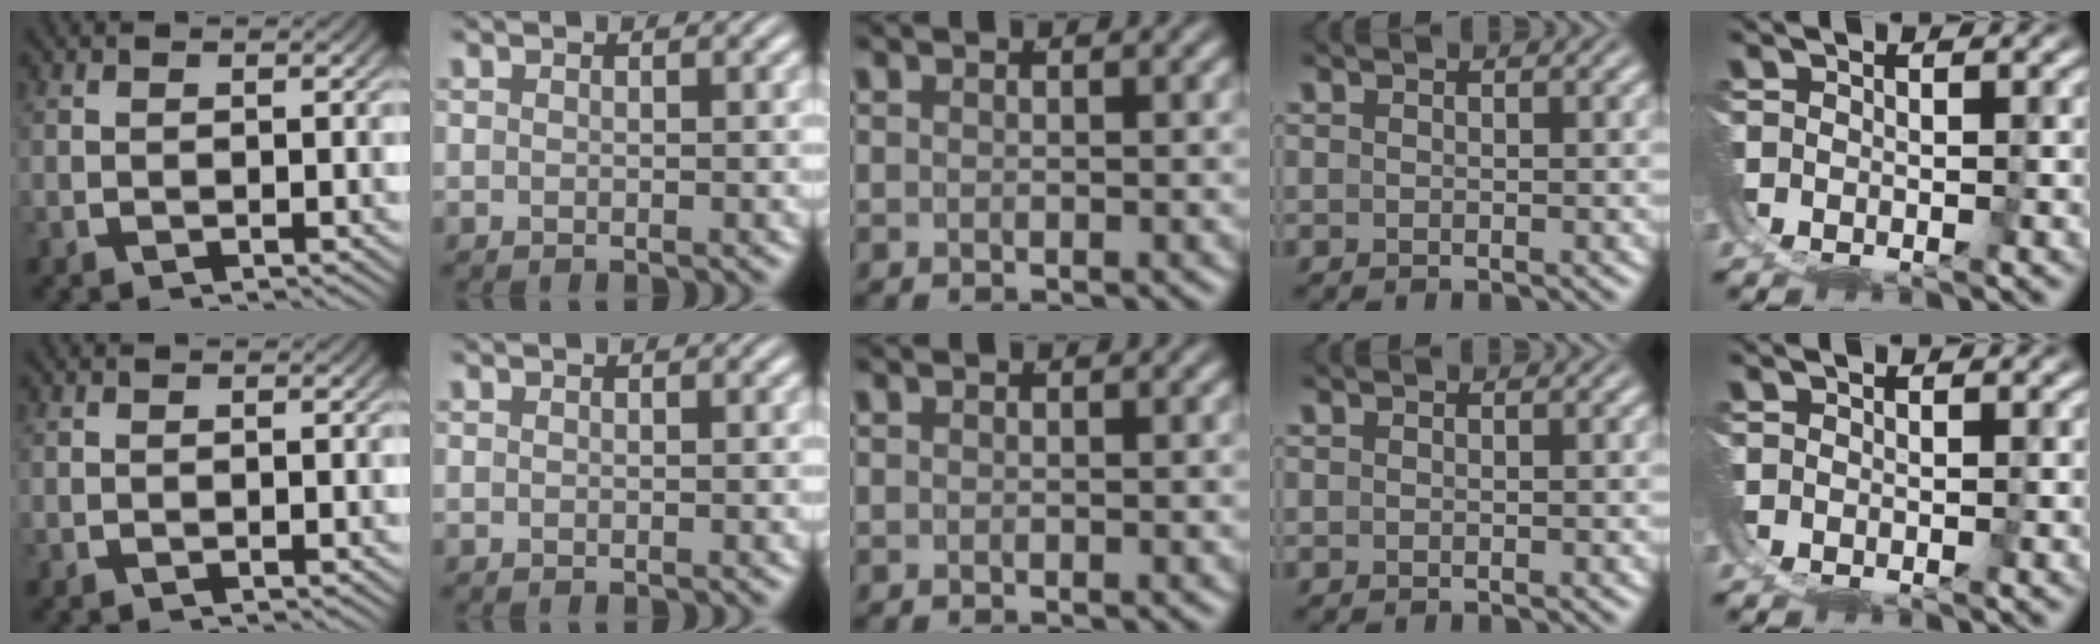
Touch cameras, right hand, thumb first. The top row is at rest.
{}